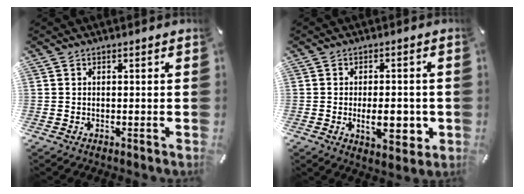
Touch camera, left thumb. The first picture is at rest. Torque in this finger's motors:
{"motor_torque": [0.60, 2.54, 0.91, 0.05, 0.35]}